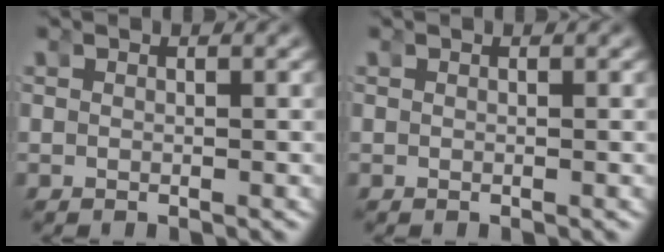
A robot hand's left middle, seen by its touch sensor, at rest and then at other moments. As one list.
[{"total": 0.0}]